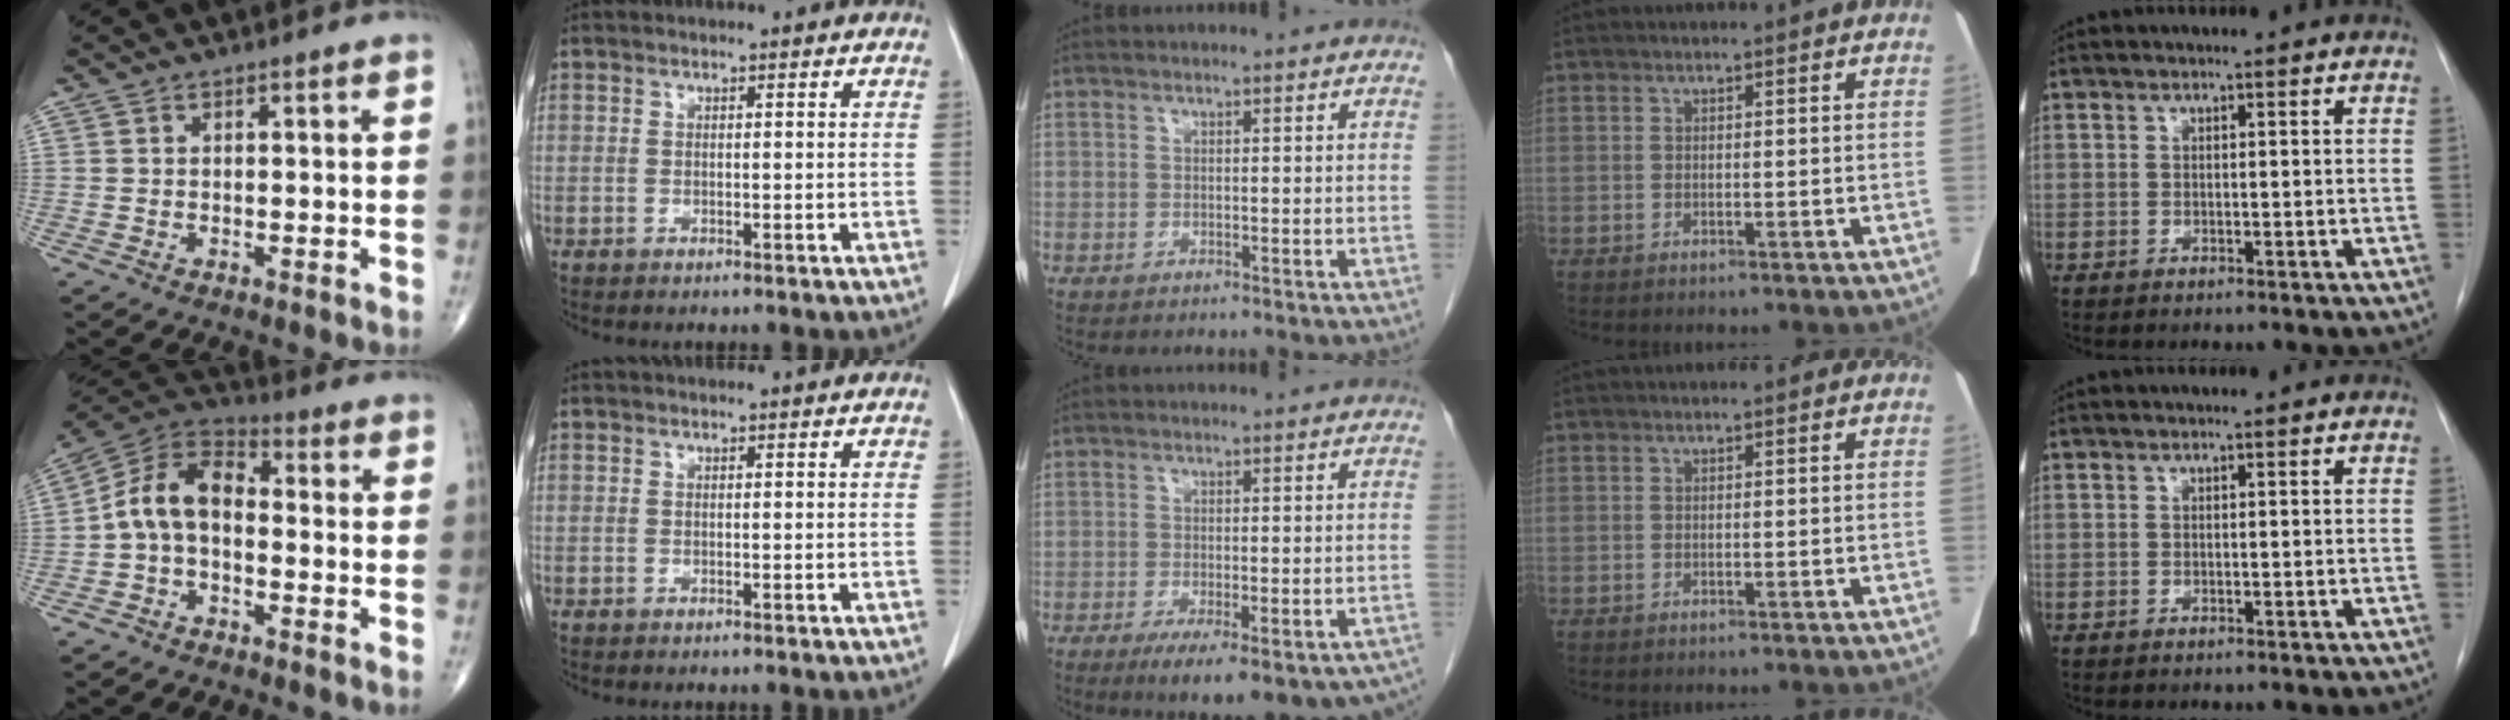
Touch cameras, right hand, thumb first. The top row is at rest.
{"thumb": {"total": 10.0, "force": [-1.2, 6.4, 7.6], "torque": [-0.130, 0.035, -0.040]}, "middle": {"total": 14.8, "force": [-10.4, 4.2, 9.5], "torque": [-0.088, -0.012, -0.131]}}